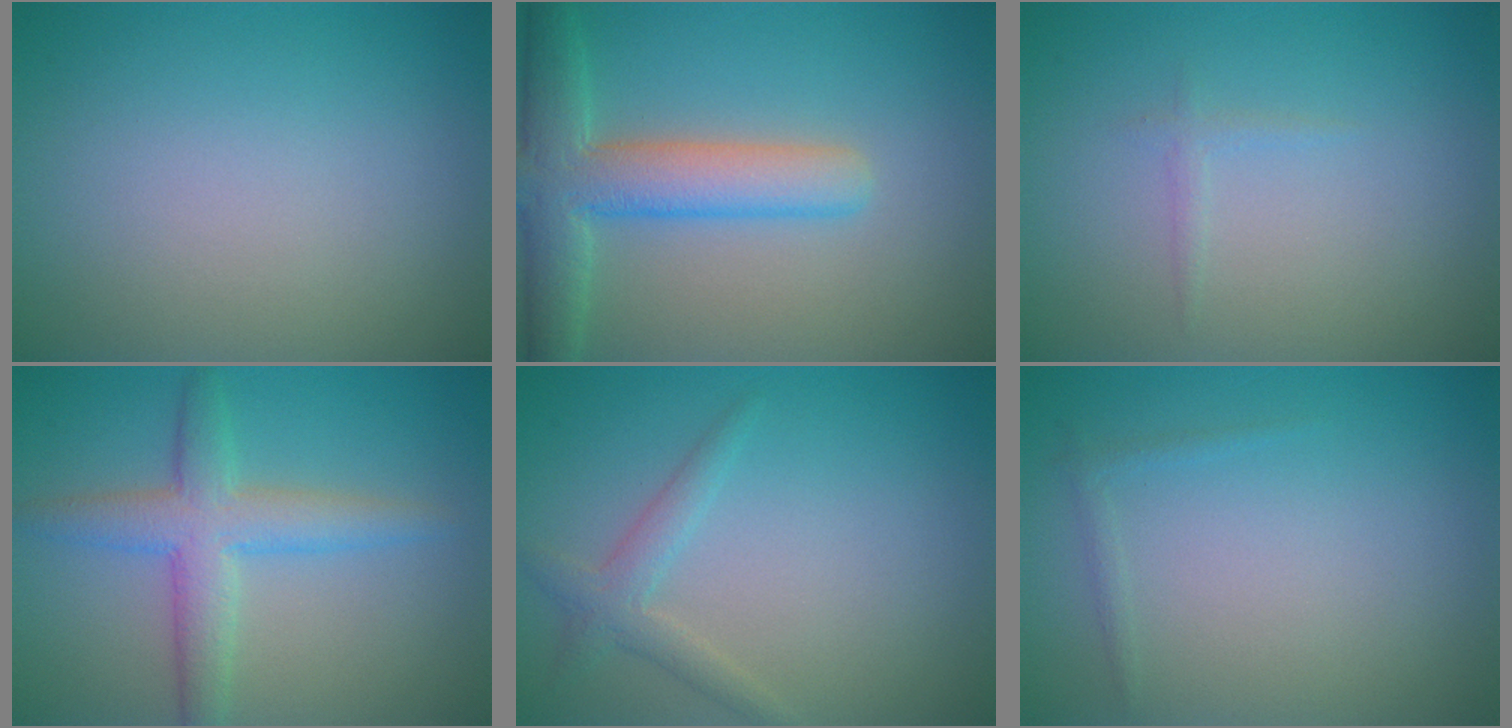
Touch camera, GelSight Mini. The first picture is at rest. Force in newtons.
{"total": 6.1, "press": 6.1, "slide": 0.6}
{"total": 0.7, "press": 0.7, "slide": 0.1}
{"total": 4.4, "press": 4.4, "slide": 0.1}
{"total": 1.9, "press": 1.9, "slide": 0.0}
{"total": 0.7, "press": 0.7, "slide": 0.0}